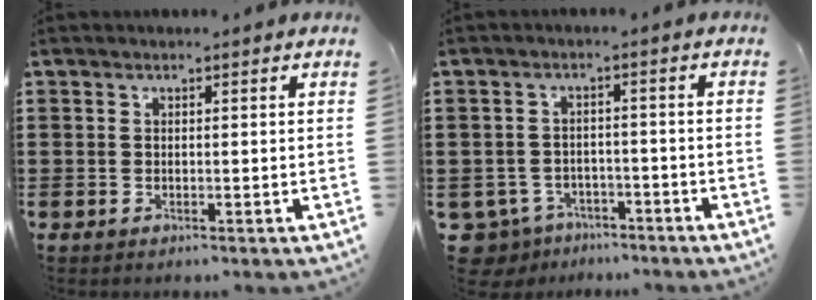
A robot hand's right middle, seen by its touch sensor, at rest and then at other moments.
{"total": 3.6, "force": [-3.4, 1.2, 0.4], "torque": [-0.037, -0.005, -0.078]}